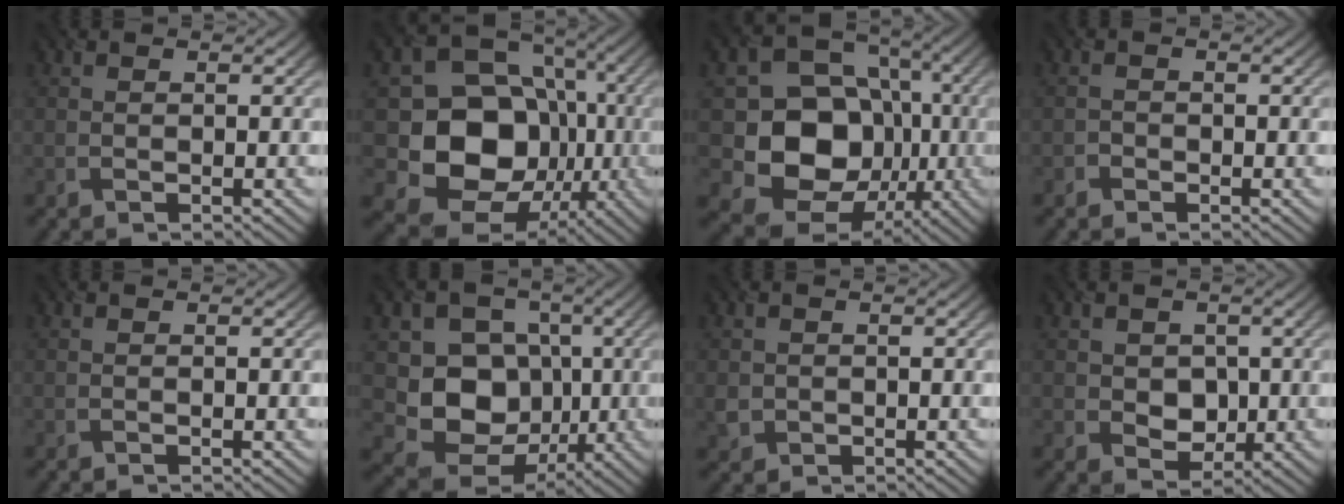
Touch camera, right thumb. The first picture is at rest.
{"total": 16.4, "force": [-2.4, 13.5, 9.1], "torque": [-0.171, -0.043, -0.036]}
{"total": 14.8, "force": [-2.1, 12.2, 8.1], "torque": [-0.150, -0.033, -0.040]}
{"total": 0.9, "force": [-0.7, 0.6, 0.1], "torque": [0.000, 0.001, -0.014]}
{"total": 0.0}
{"total": 10.0, "force": [-0.7, 8.6, 5.2], "torque": [-0.109, -0.025, -0.018]}
{"total": 1.9, "force": [-0.1, 1.8, 0.5], "torque": [-0.020, -0.007, -0.001]}
{"total": 4.1, "force": [0.3, 3.4, 2.2], "torque": [-0.049, -0.008, 0.003]}